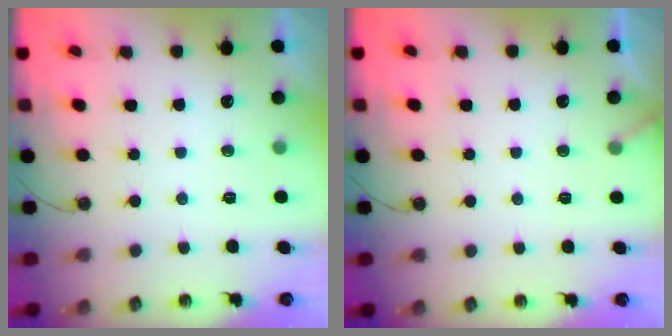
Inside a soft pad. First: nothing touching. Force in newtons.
{"total": 2.5, "press": 2.5, "slide": 0.2}